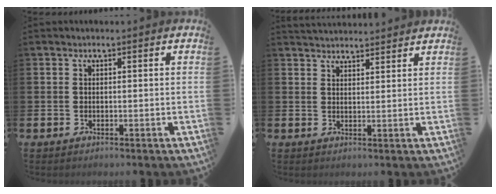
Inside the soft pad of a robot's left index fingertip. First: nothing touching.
{"total": 3.0, "force": [3.0, 0.3, 0.0], "torque": [-0.005, -0.016, 0.056]}